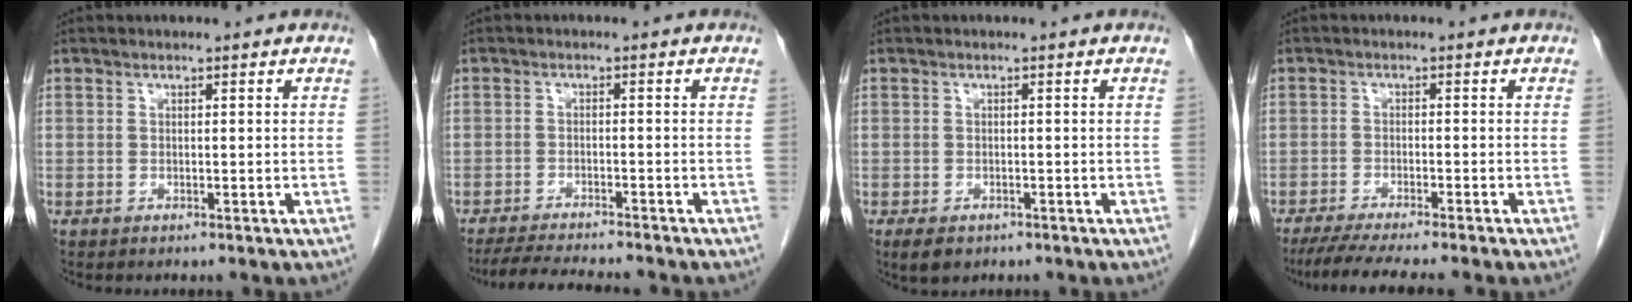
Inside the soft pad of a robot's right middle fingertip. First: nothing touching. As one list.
[{"total": 8.8, "force": [-8.0, 0.6, 3.6], "torque": [-0.053, -0.014, -0.122]}, {"total": 3.2, "force": [-2.1, 1.8, 1.6], "torque": [-0.024, -0.003, -0.027]}, {"total": 8.5, "force": [-7.2, -0.6, 4.5], "torque": [-0.054, -0.022, -0.113]}]